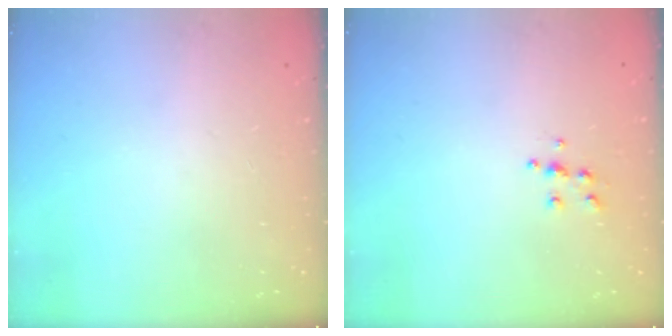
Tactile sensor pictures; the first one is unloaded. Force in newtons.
{"total": 5.5, "press": 5.5, "slide": 0.5}